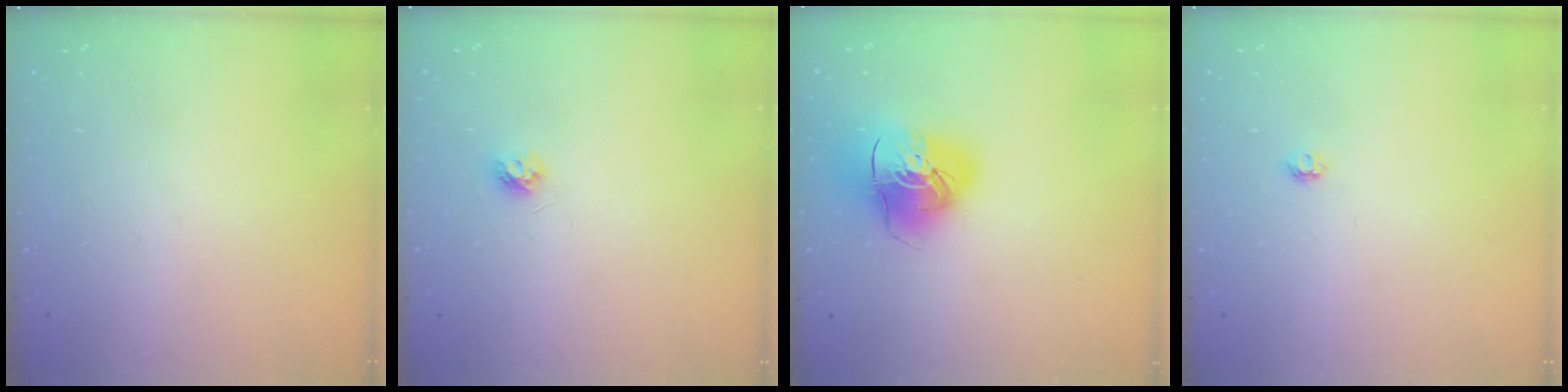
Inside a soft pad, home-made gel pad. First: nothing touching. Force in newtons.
{"total": 3.9, "press": 3.8, "slide": 0.7}
{"total": 13.4, "press": 13.3, "slide": 2.0}
{"total": 2.9, "press": 2.9, "slide": 0.4}